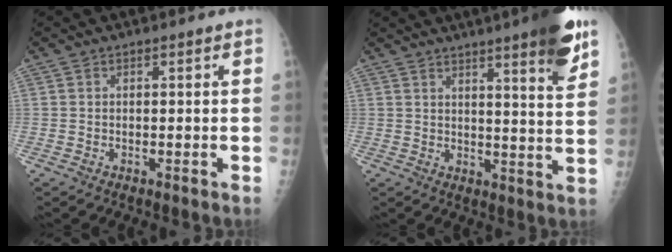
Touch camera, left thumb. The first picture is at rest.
{"total": 12.1, "force": [7.7, 1.3, 9.3], "torque": [-0.111, -0.038, 0.097]}